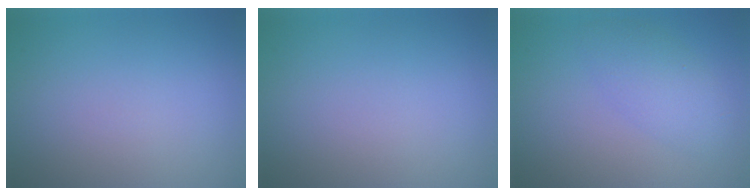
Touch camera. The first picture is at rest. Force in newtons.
{"total": 0.0}
{"total": 2.8, "press": 2.8, "slide": 0.1}